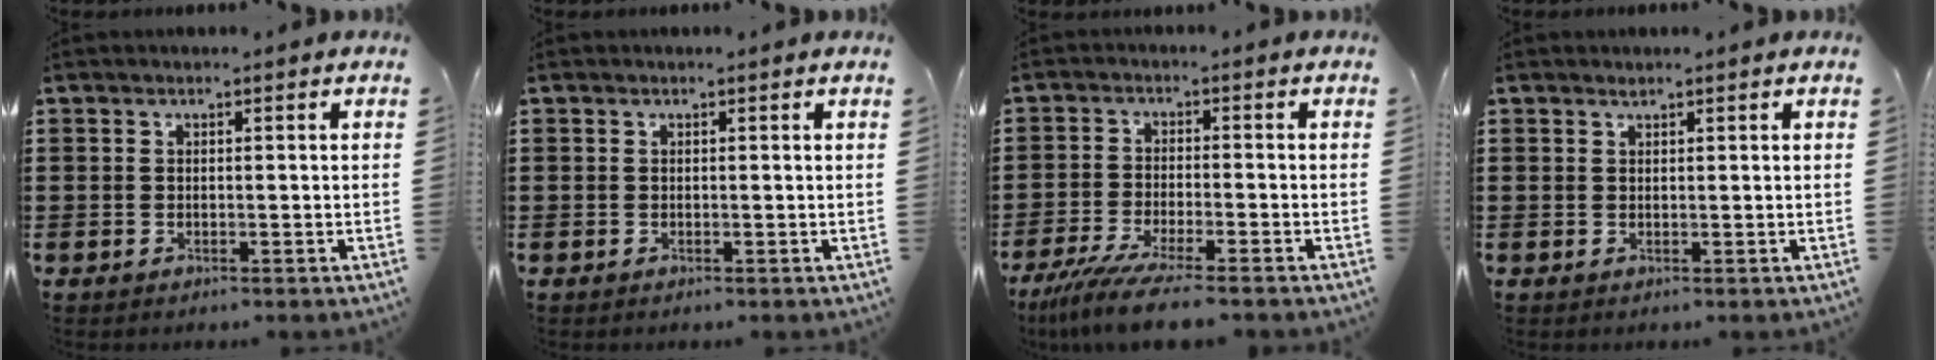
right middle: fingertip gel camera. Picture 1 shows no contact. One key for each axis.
{"total": 0.0}
{"total": 6.6, "fx": -5.7, "fy": -0.2, "fz": 3.4, "tx": -0.079, "ty": -0.019, "tz": -0.111}
{"total": 0.5, "fx": 0.5, "fy": 0.1, "fz": 0.1, "tx": -0.004, "ty": -0.001, "tz": 0.010}